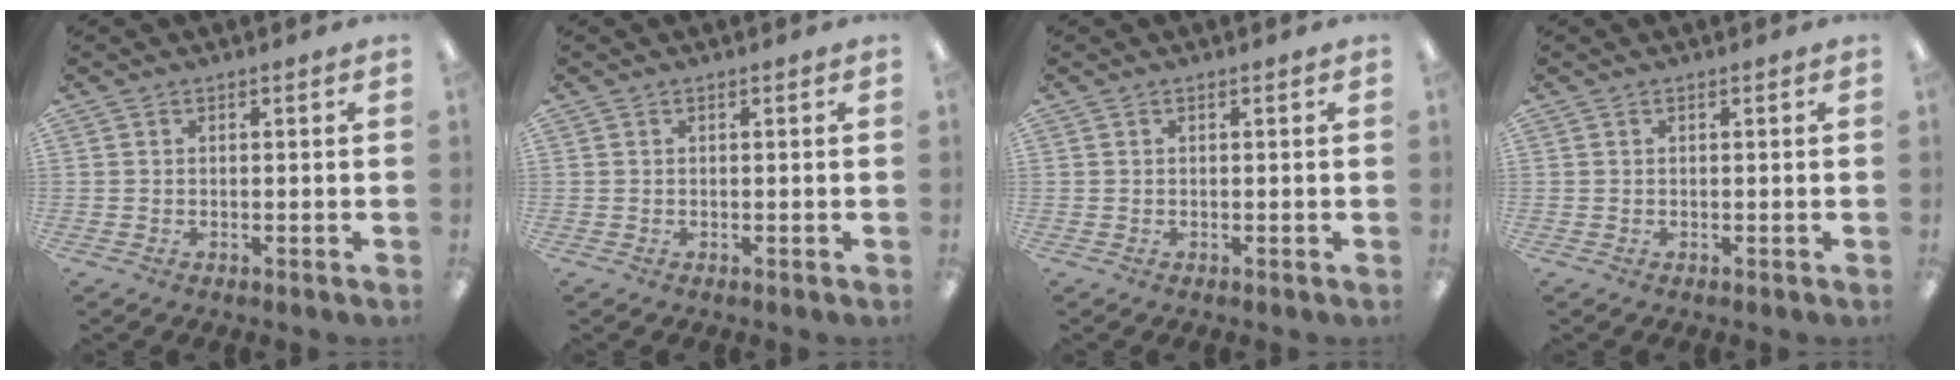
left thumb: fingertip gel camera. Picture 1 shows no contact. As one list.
[{"total": 0.0}, {"total": 0.0}, {"total": 0.0}]